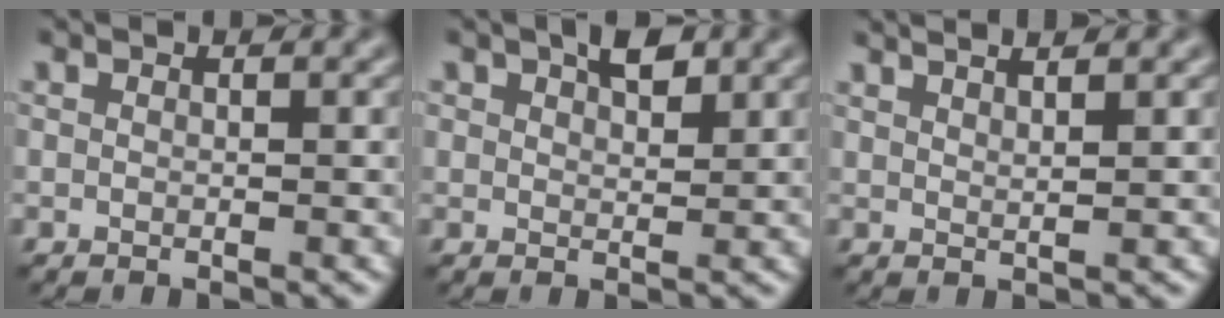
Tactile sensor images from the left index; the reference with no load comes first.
{"total": 2.3, "force": [1.2, 1.3, 1.5], "torque": [-0.024, 0.004, 0.024]}
{"total": 3.1, "force": [2.2, 1.0, 1.9], "torque": [0.000, 0.017, 0.006]}